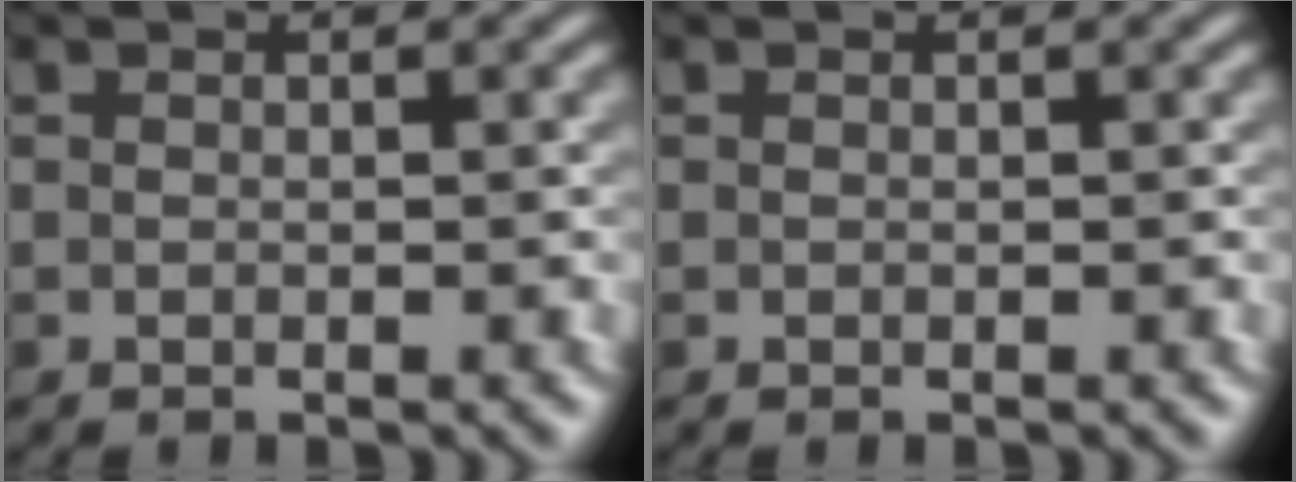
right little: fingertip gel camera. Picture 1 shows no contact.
{"total": 0.0}